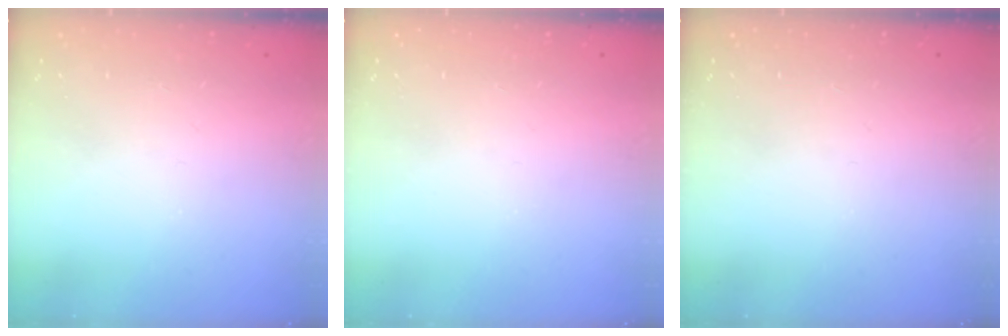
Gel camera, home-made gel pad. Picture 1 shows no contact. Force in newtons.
{"total": 0.0}
{"total": 0.0}